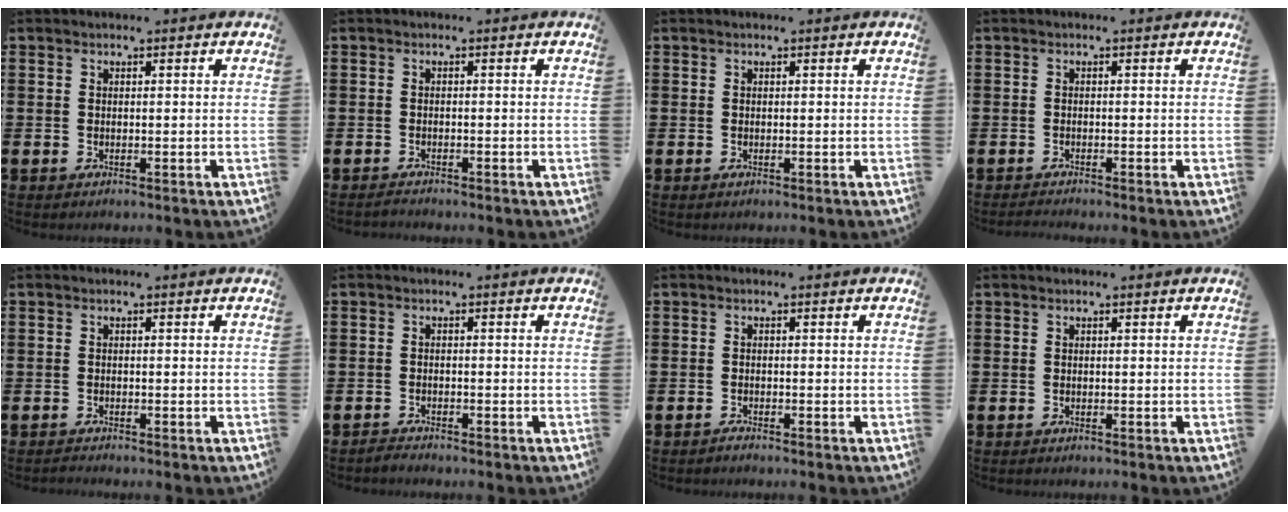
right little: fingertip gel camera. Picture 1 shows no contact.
{"total": 0.7, "force": [-0.6, 0.1, 0.2], "torque": [-0.005, -0.002, -0.013]}
{"total": 0.0}
{"total": 0.6, "force": [-0.6, 0.0, 0.2], "torque": [-0.004, -0.002, -0.012]}
{"total": 0.5, "force": [-0.5, 0.0, 0.0], "torque": [-0.001, -0.002, -0.011]}
{"total": 1.0, "force": [-1.0, 0.0, 0.0], "torque": [-0.003, -0.002, -0.021]}
{"total": 0.0}
{"total": 0.0}